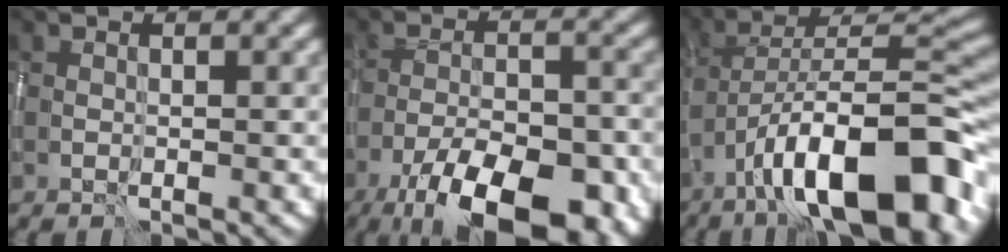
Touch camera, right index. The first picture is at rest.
{"total": 12.3, "force": [-7.8, 4.3, 8.4], "torque": [-0.148, -0.008, -0.129]}
{"total": 14.9, "force": [-8.6, 5.0, 11.0], "torque": [-0.160, 0.013, -0.144]}